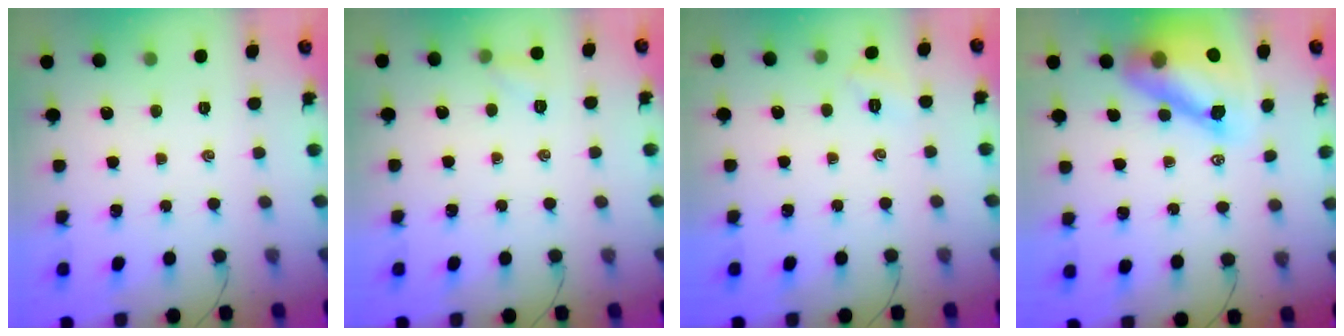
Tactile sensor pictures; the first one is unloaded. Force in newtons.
{"total": 5.1, "press": 5.0, "slide": 1.2}
{"total": 4.7, "press": 4.6, "slide": 1.1}
{"total": 14.8, "press": 14.1, "slide": 4.4}